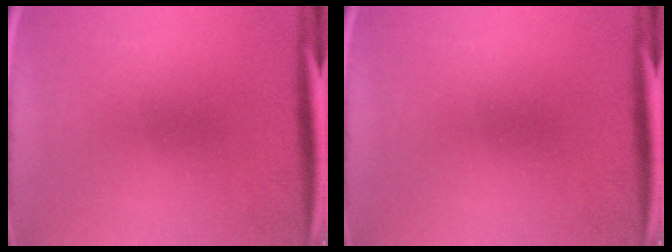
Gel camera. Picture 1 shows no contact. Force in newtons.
{"total": 0.0}